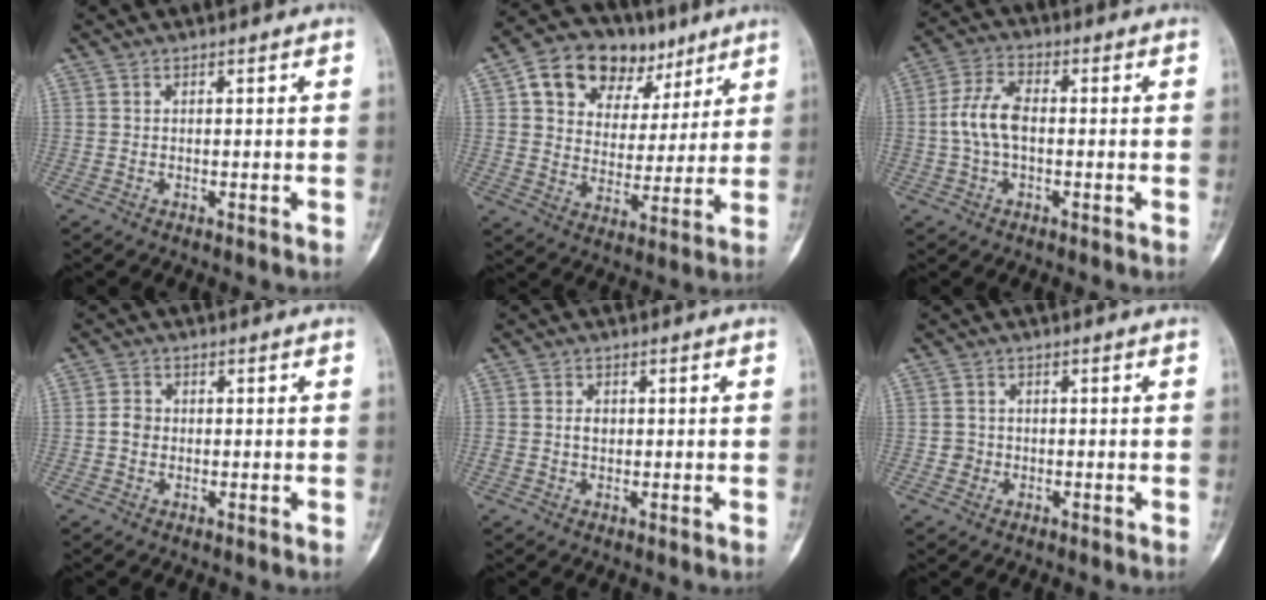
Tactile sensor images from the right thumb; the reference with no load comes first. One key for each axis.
{"total": 16.4, "fx": 8.4, "fy": 11.6, "fz": 8.1, "tx": -0.087, "ty": -0.004, "tz": 0.138}
{"total": 7.5, "fx": -0.5, "fy": 4.1, "fz": 6.2, "tx": -0.133, "ty": 0.024, "tz": -0.016}
{"total": 2.3, "fx": -0.4, "fy": 1.9, "fz": 1.1, "tx": -0.013, "ty": 0.007, "tz": -0.011}
{"total": 1.8, "fx": 0.1, "fy": 1.4, "fz": 1.2, "tx": -0.020, "ty": 0.004, "tz": 0.002}
{"total": 1.7, "fx": -0.5, "fy": 1.6, "fz": 0.3, "tx": 0.004, "ty": 0.008, "tz": -0.012}